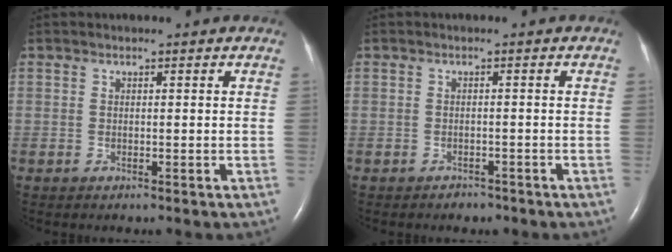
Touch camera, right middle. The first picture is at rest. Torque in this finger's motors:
{"motor_torque": [0.30, -0.28, -0.03, 0.00]}